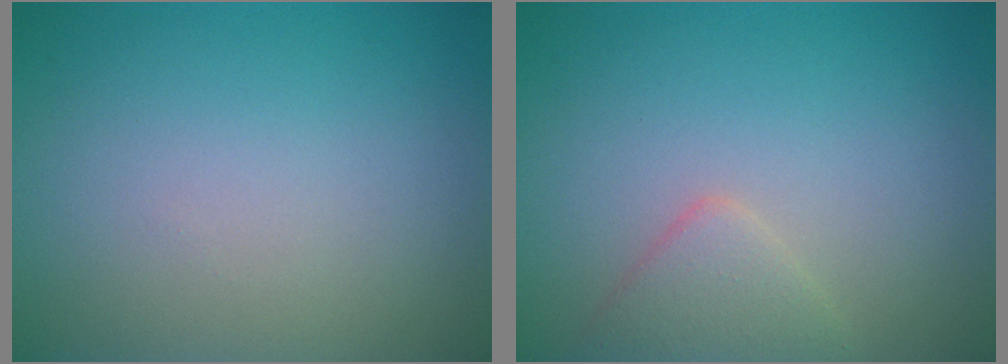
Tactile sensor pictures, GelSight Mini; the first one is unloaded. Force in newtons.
{"total": 2.2, "press": 2.2, "slide": 0.2}